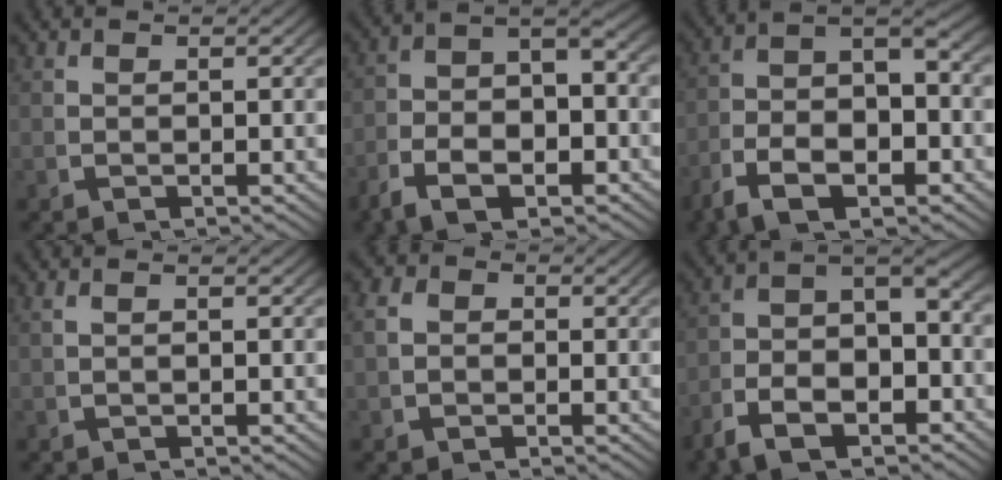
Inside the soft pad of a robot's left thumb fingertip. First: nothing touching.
{"total": 7.1, "force": [-1.6, 4.2, 5.6], "torque": [-0.091, -0.014, -0.026]}
{"total": 10.7, "force": [-1.6, 6.6, 8.2], "torque": [-0.144, -0.019, -0.028]}
{"total": 0.7, "force": [0.1, 0.0, 0.7], "torque": [-0.017, 0.005, 0.004]}
{"total": 2.3, "force": [-0.1, 2.0, 1.1], "torque": [-0.023, -0.004, -0.002]}
{"total": 9.6, "force": [-1.8, 6.1, 7.1], "torque": [-0.117, -0.013, -0.035]}